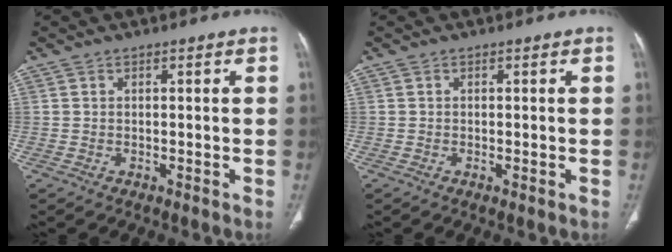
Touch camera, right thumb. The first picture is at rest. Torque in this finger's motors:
{"motor_torque": [2.12, 1.84, 0.12, -0.57, -0.05]}